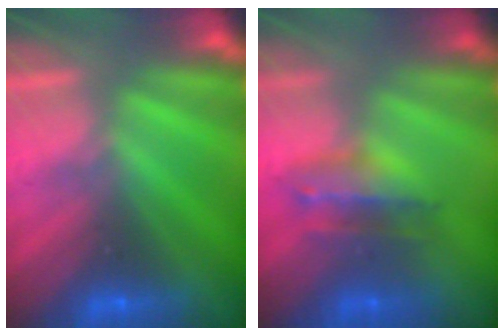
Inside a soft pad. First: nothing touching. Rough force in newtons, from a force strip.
{"total": 2.7}